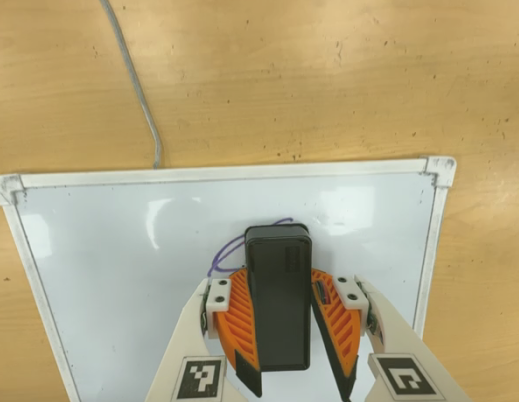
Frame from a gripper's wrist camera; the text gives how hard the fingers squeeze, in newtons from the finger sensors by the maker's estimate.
{"total": 14.3, "left": 15.9, "right": 12.8}